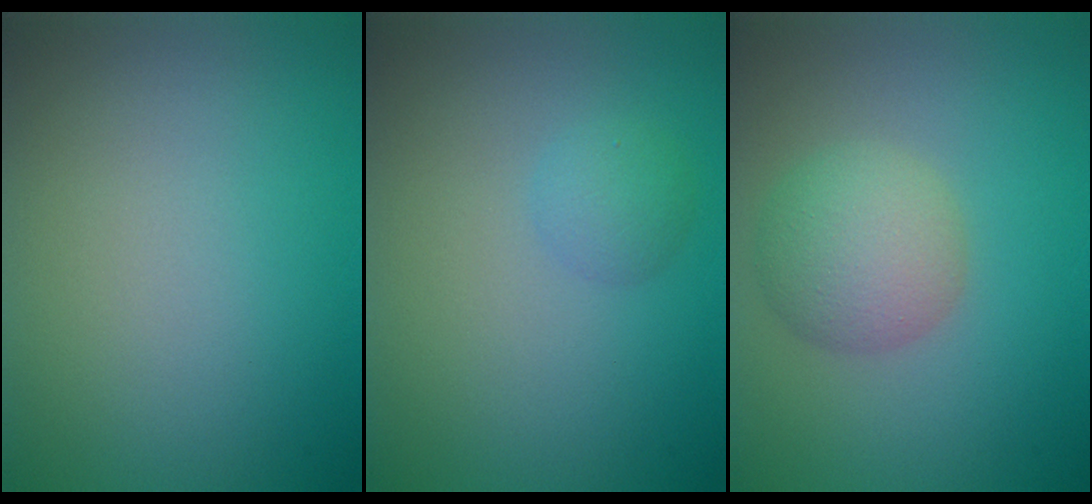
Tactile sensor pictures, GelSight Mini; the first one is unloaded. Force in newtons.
{"total": 1.6, "press": 1.5, "slide": 0.1}
{"total": 4.3, "press": 4.3, "slide": 0.1}